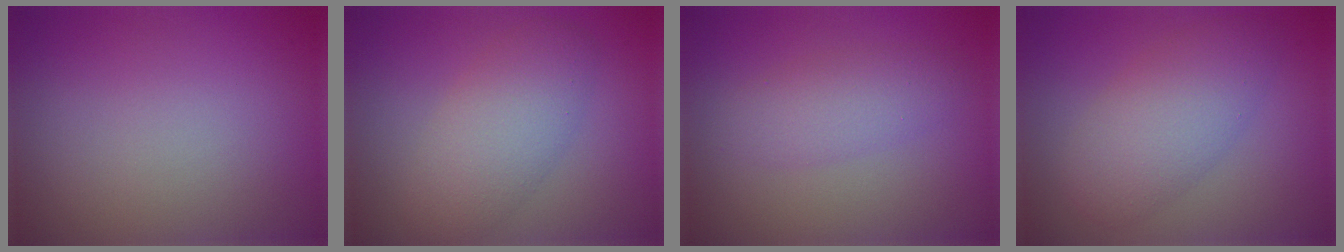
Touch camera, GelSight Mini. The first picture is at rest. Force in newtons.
{"total": 4.6, "press": 4.5, "slide": 0.6}
{"total": 2.8, "press": 2.8, "slide": 0.1}
{"total": 5.0, "press": 5.0, "slide": 0.2}